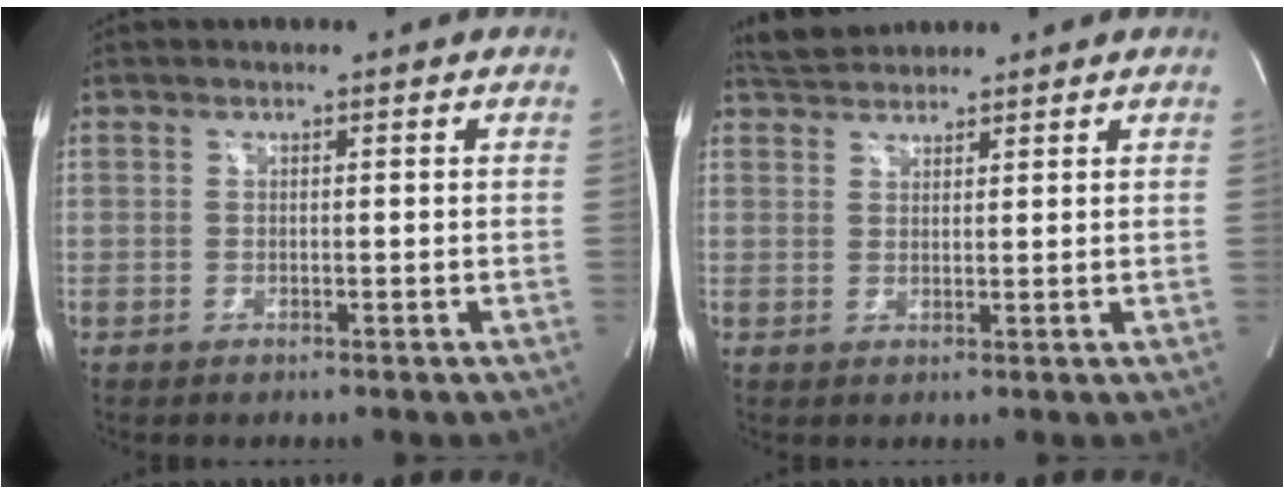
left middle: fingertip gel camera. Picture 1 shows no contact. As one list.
[{"total": 3.8, "force": [3.7, 0.9, 0.4], "torque": [-0.018, 0.024, 0.070]}]